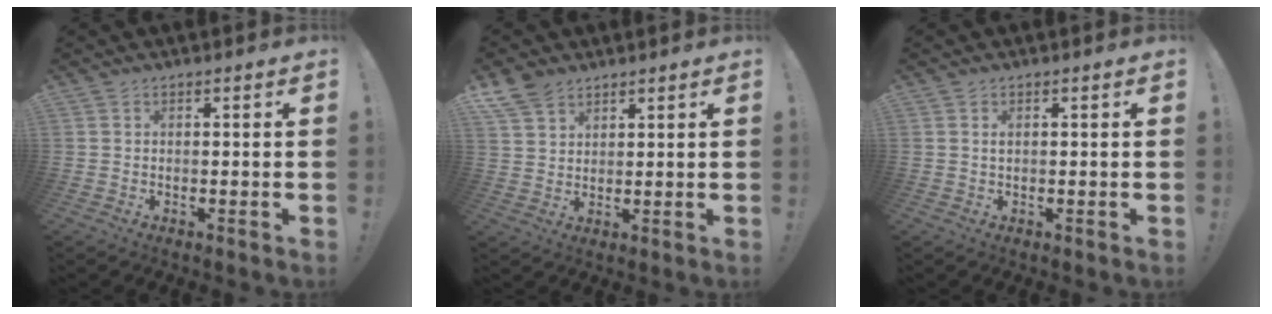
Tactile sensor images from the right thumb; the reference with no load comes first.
{"total": 6.8, "force": [5.1, 3.9, 2.3], "torque": [-0.049, -0.024, 0.101]}
{"total": 0.7, "force": [0.3, 0.3, 0.6], "torque": [-0.014, 0.002, 0.006]}